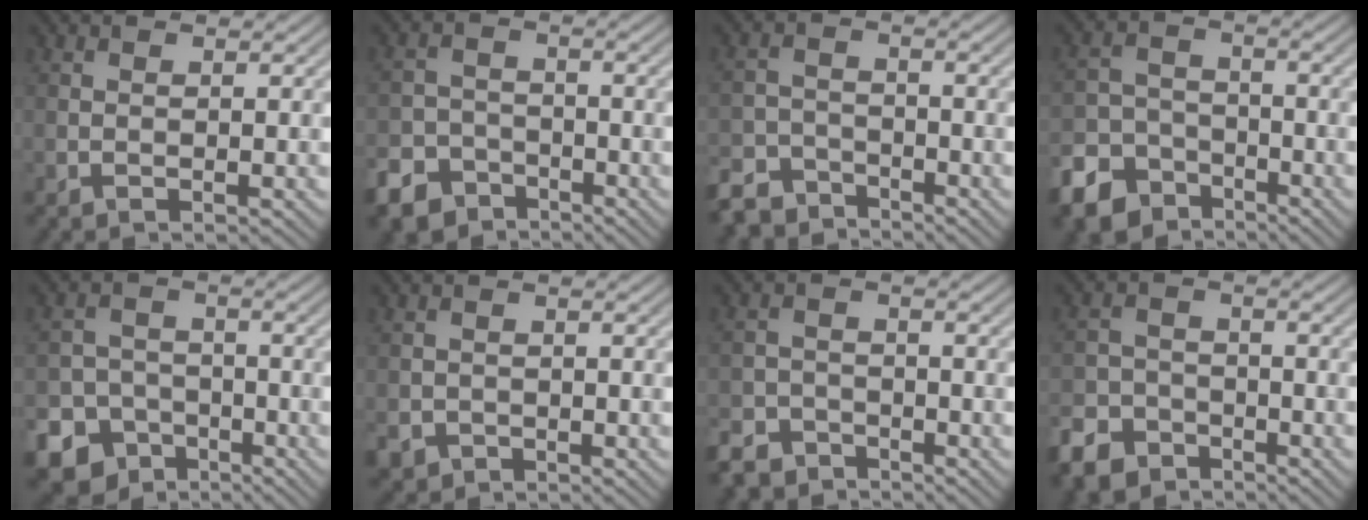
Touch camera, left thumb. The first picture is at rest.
{"total": 6.8, "force": [-5.0, 4.2, 1.9], "torque": [-0.035, -0.010, -0.095]}
{"total": 5.7, "force": [-4.9, 2.5, 1.5], "torque": [-0.030, -0.006, -0.099]}
{"total": 8.9, "force": [-6.2, 5.7, 3.0], "torque": [-0.065, -0.022, -0.115]}
{"total": 11.8, "force": [-7.4, 9.0, 2.1], "torque": [-0.063, -0.043, -0.133]}
{"total": 2.2, "force": [-1.4, 1.6, 0.4], "torque": [-0.010, -0.009, -0.032]}
{"total": 4.8, "force": [-4.1, 2.3, 1.0], "torque": [-0.018, -0.005, -0.081]}
{"total": 6.1, "force": [-4.6, 3.5, 2.0], "torque": [-0.047, -0.008, -0.099]}